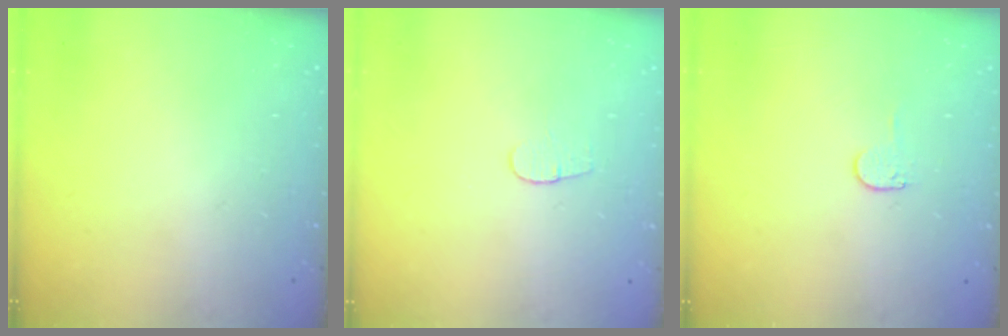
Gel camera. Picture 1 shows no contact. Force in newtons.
{"total": 3.6, "press": 3.6, "slide": 0.4}
{"total": 4.0, "press": 4.0, "slide": 0.3}